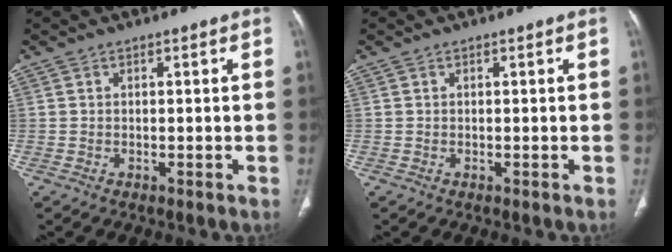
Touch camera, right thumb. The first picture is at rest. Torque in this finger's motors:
{"motor_torque": [2.37, 2.36, 0.00, 0.00, 0.00]}